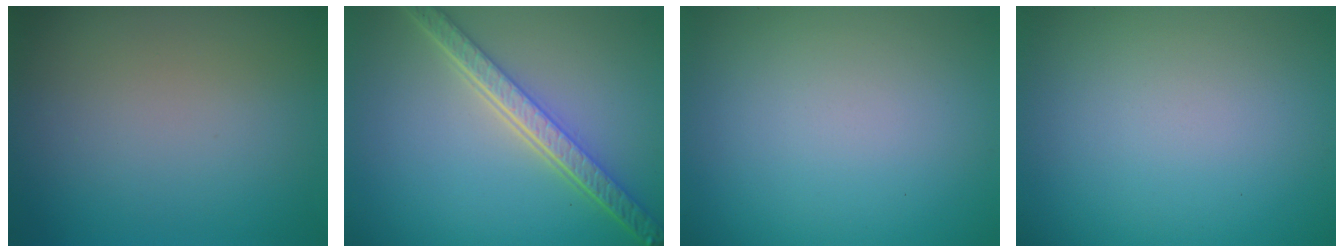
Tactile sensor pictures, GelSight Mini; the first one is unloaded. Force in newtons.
{"total": 5.7, "press": 4.2, "slide": 3.9}
{"total": 0.0}
{"total": 0.0}